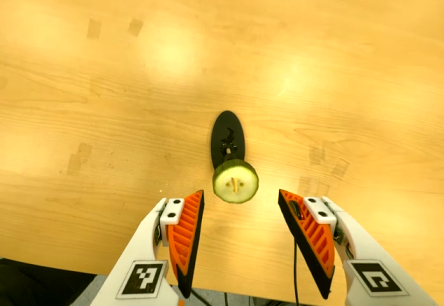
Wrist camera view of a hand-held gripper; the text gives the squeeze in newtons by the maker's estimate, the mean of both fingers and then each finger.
{"total": 0.0}